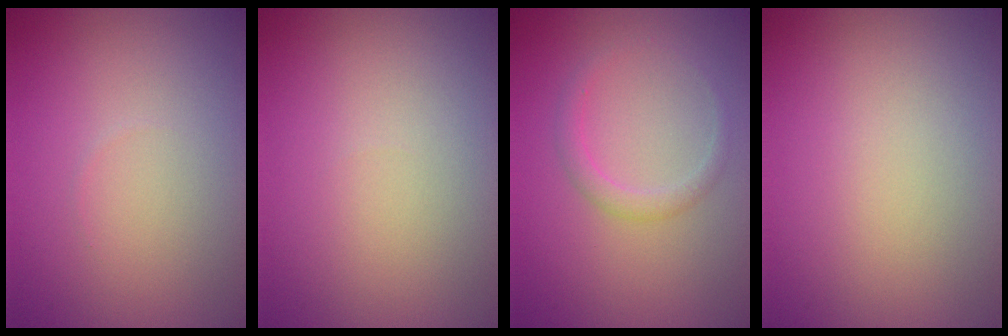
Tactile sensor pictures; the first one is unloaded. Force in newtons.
{"total": 0.0}
{"total": 1.6, "press": 1.6, "slide": 0.1}
{"total": 0.0}